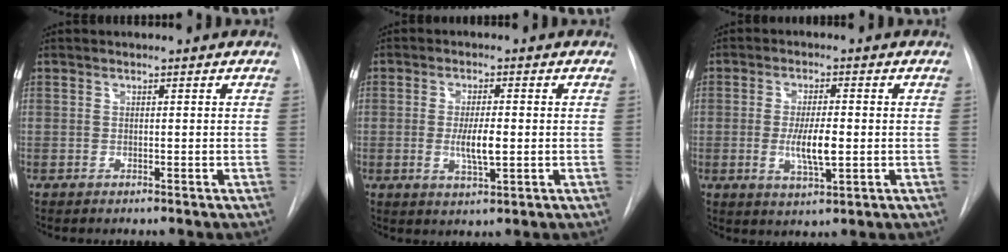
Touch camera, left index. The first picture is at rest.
{"total": 4.9, "force": [-1.6, 0.9, 4.6], "torque": [-0.086, -0.012, -0.021]}
{"total": 6.1, "force": [-1.8, 1.2, 5.7], "torque": [-0.108, -0.014, -0.026]}